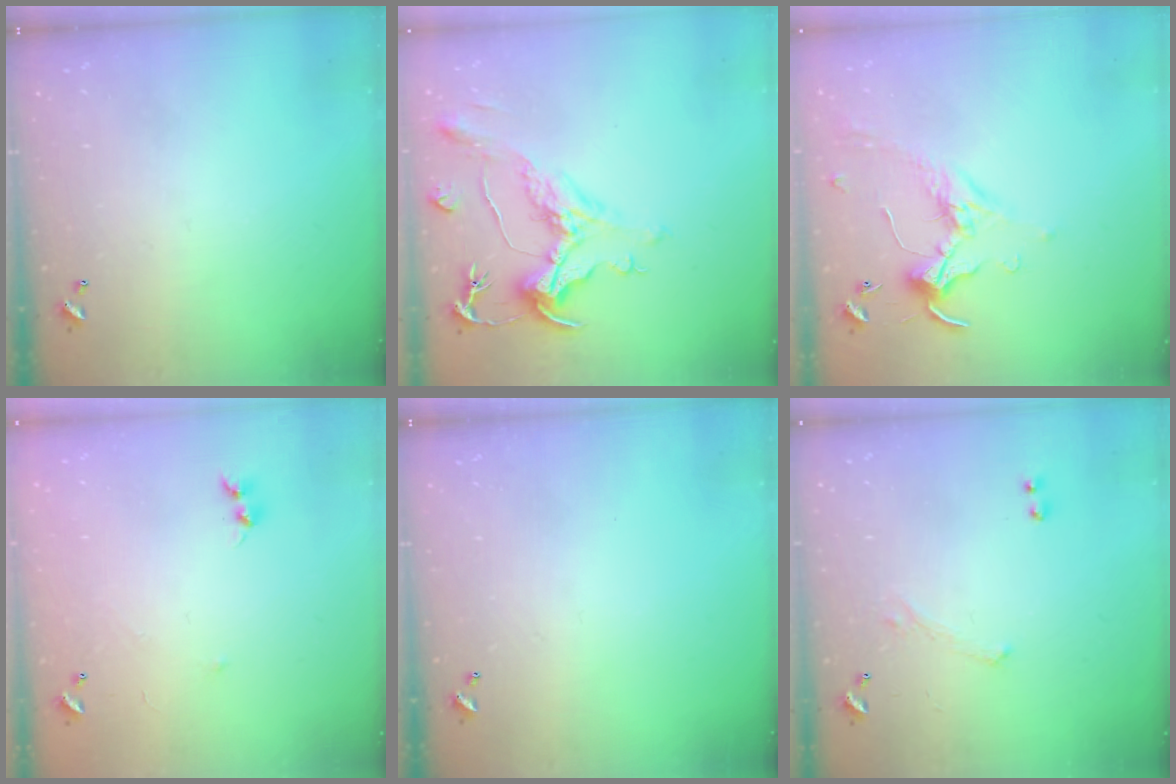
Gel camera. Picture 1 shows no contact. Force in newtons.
{"total": 1.6, "press": 0.1, "slide": 1.6}
{"total": 0.0}
{"total": 7.7, "press": 7.7, "slide": 0.5}
{"total": 0.0}
{"total": 1.6, "press": 1.5, "slide": 0.6}